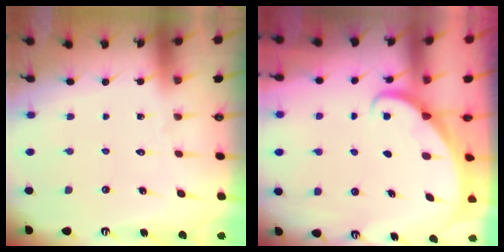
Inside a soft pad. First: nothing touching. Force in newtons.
{"total": 2.0, "press": 2.0, "slide": 0.3}